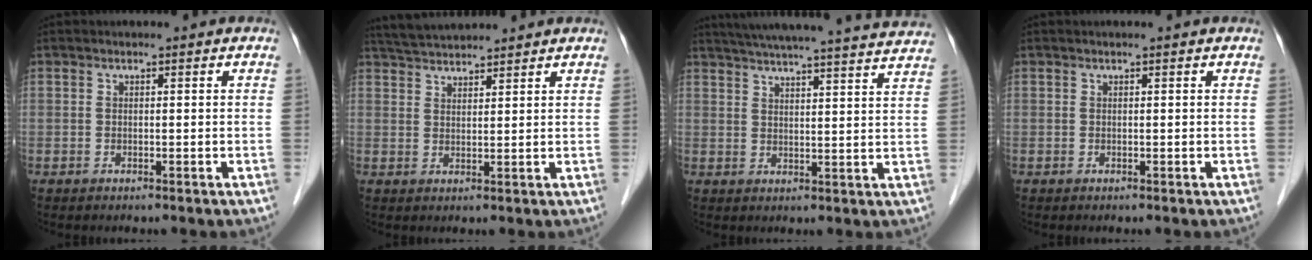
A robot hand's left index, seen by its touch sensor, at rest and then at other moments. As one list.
[{"total": 6.2, "force": [5.9, 0.4, 1.6], "torque": [-0.036, 0.036, 0.107]}, {"total": 25.4, "force": [23.6, 0.3, 9.4], "torque": [-0.151, -0.016, 0.298]}, {"total": 0.0}]